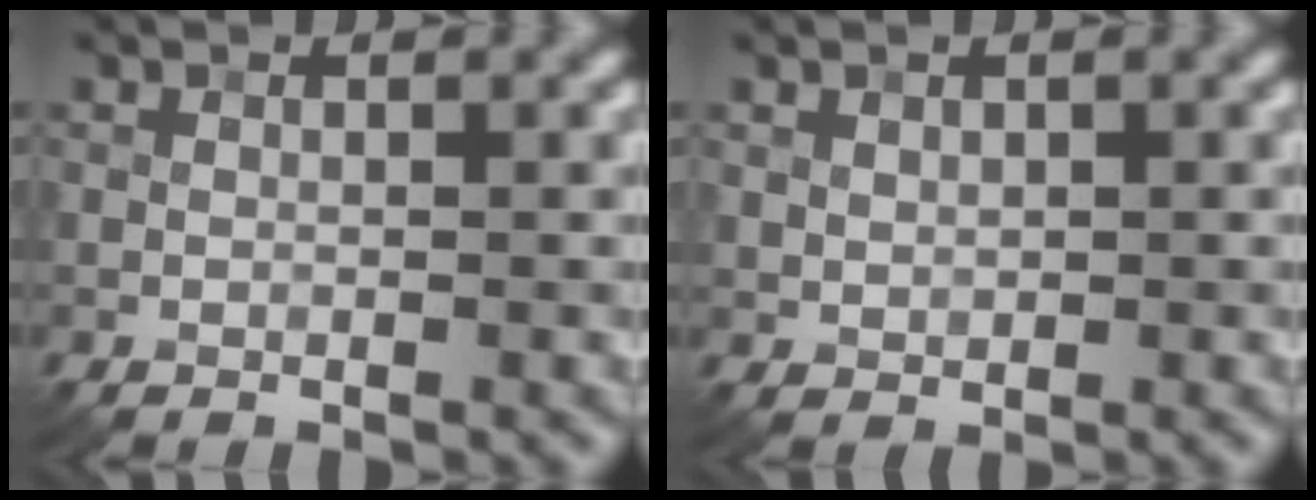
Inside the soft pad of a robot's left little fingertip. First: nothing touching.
{"total": 1.0, "force": [0.5, 0.8, 0.3], "torque": [-0.006, -0.004, 0.014]}